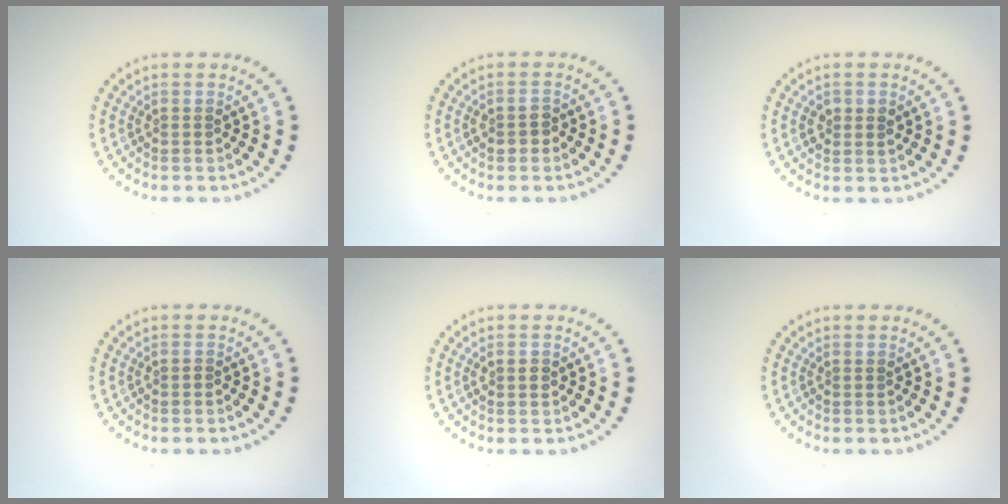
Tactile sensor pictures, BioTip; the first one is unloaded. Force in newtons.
{"total": 1.4, "press": 1.4, "slide": 0.3}
{"total": 1.5, "press": 1.5, "slide": 0.3}
{"total": 0.7, "press": 0.6, "slide": 0.3}
{"total": 1.2, "press": 1.2, "slide": 0.1}
{"total": 0.0}